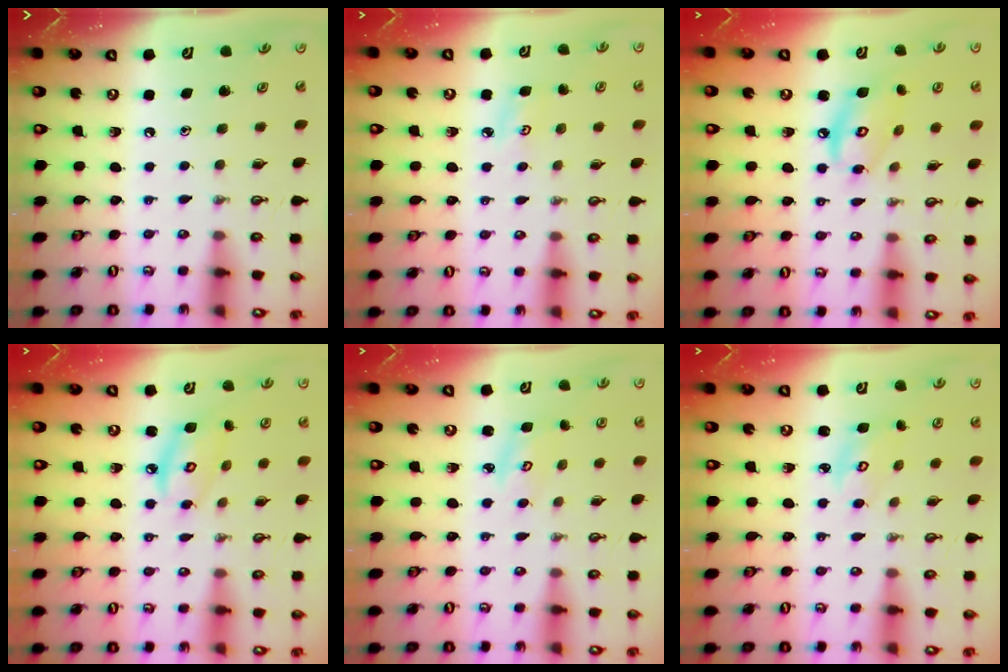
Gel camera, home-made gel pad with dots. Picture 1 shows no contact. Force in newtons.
{"total": 3.9, "press": 3.9, "slide": 0.4}
{"total": 9.7, "press": 9.7, "slide": 0.7}
{"total": 7.5, "press": 7.5, "slide": 0.5}
{"total": 3.3, "press": 3.3, "slide": 0.5}
{"total": 3.5, "press": 3.5, "slide": 0.4}